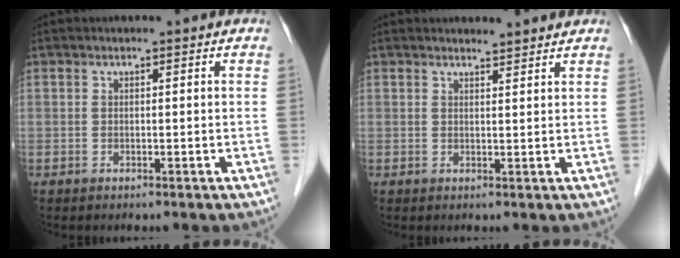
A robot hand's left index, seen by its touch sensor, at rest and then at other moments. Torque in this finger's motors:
{"motor_torque": [0.06, -0.08, -0.18, -0.02]}